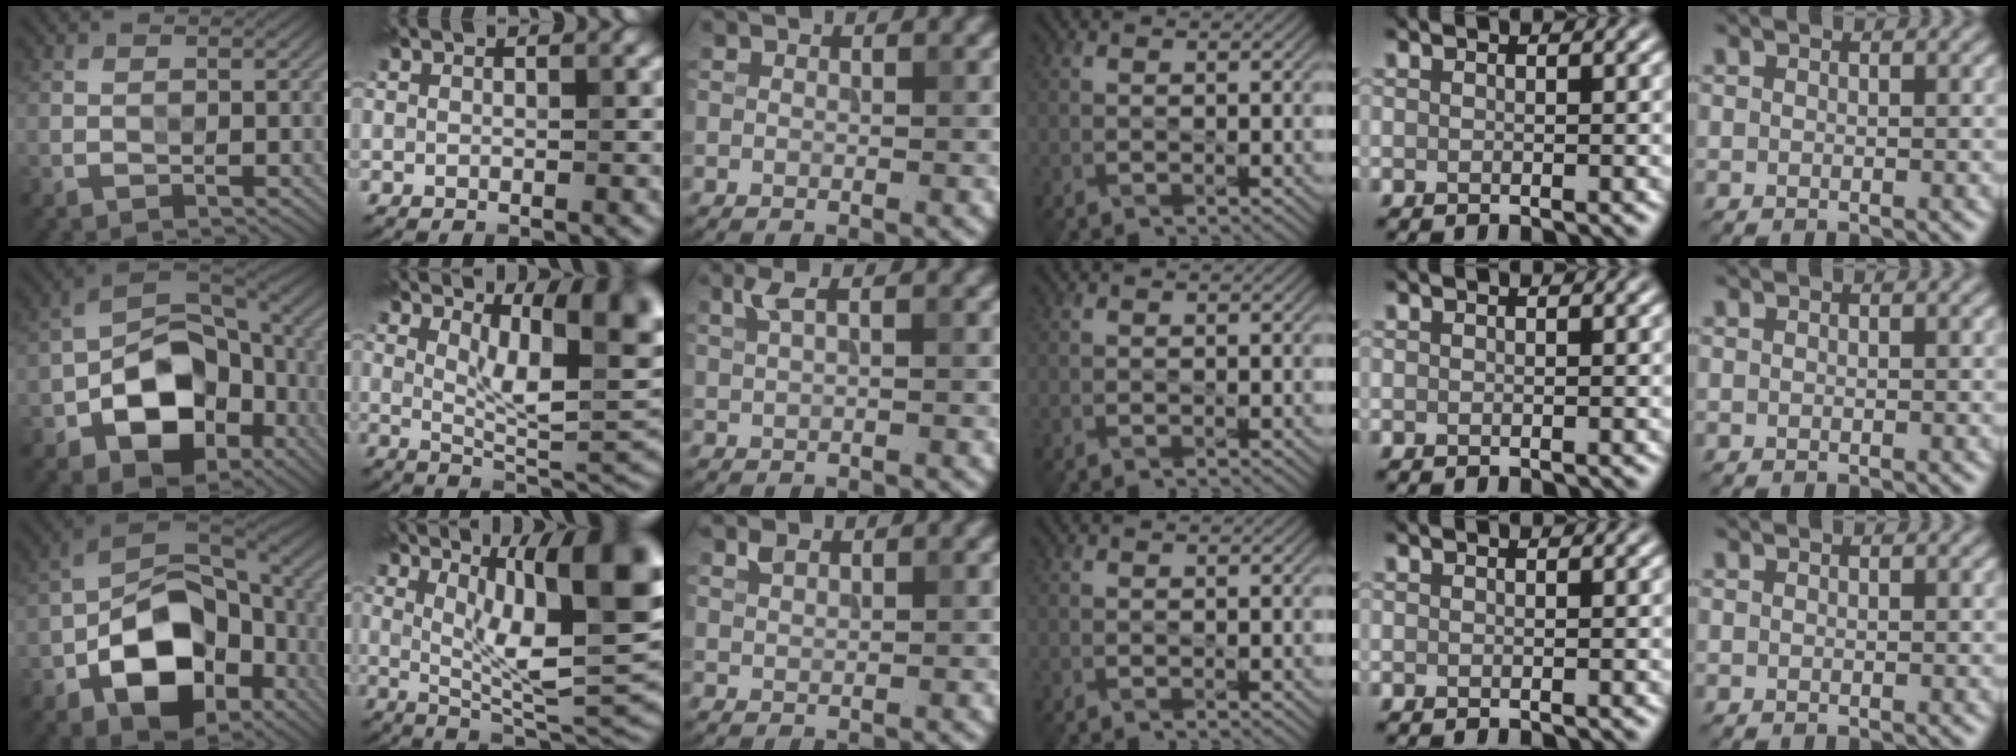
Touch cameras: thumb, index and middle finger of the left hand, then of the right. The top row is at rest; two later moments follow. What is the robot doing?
{"motion": "press", "object": "stopwatch"}